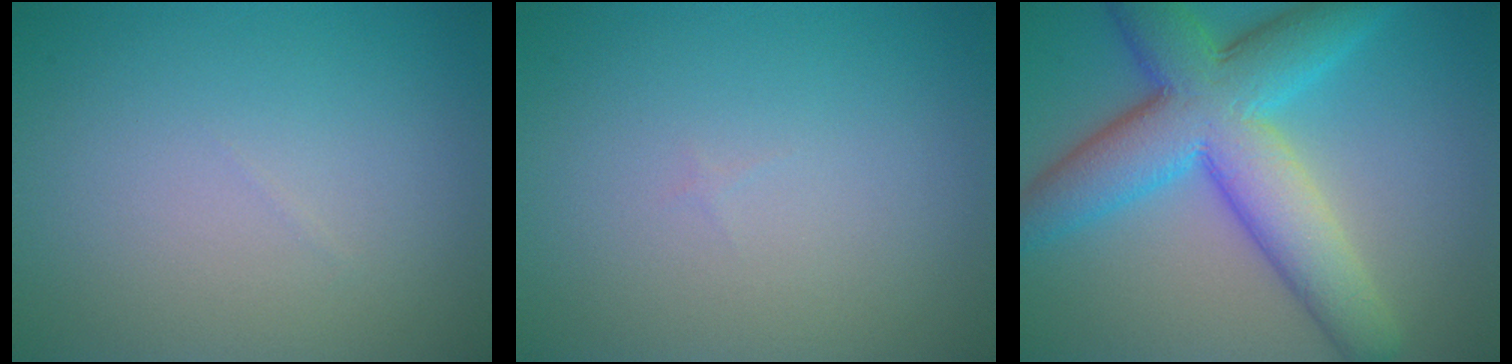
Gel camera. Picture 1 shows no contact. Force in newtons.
{"total": 0.0}
{"total": 10.1, "press": 10.1, "slide": 0.3}